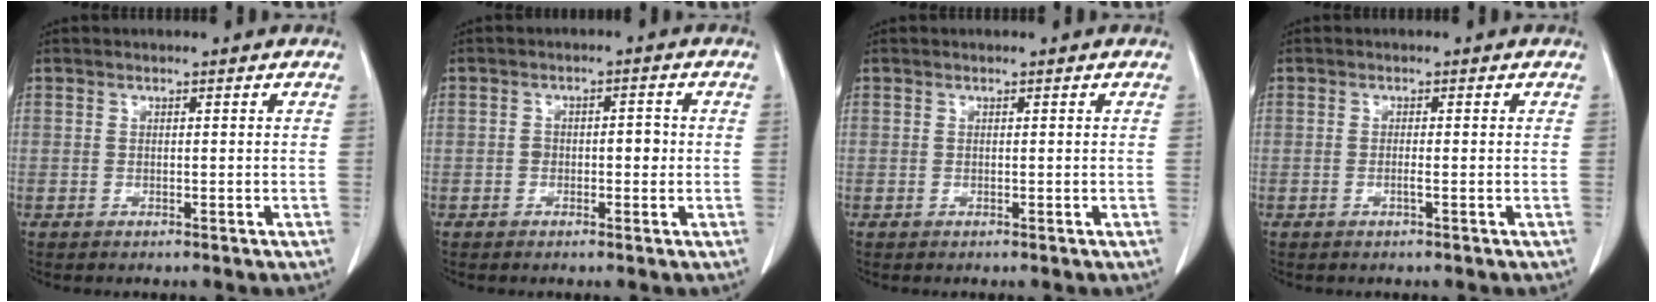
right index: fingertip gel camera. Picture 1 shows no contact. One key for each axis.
{"total": 2.6, "fx": -0.6, "fy": 1.5, "fz": 2.1, "tx": -0.028, "ty": 0.010, "tz": -0.007}
{"total": 0.0}
{"total": 0.8, "fx": -0.4, "fy": -0.2, "fz": 0.7, "tx": -0.012, "ty": 0.001, "tz": -0.008}